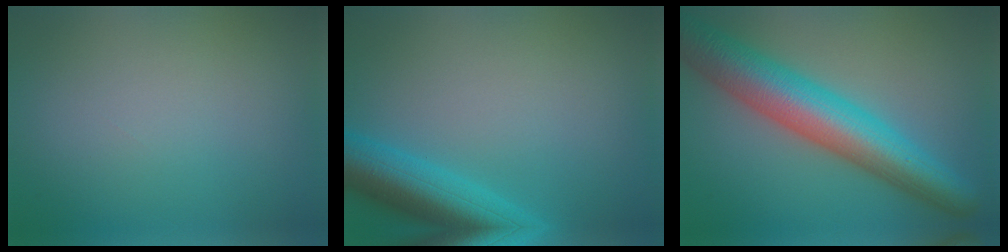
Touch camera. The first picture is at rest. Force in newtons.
{"total": 7.0, "press": 7.0, "slide": 0.4}
{"total": 9.5, "press": 9.5, "slide": 0.2}